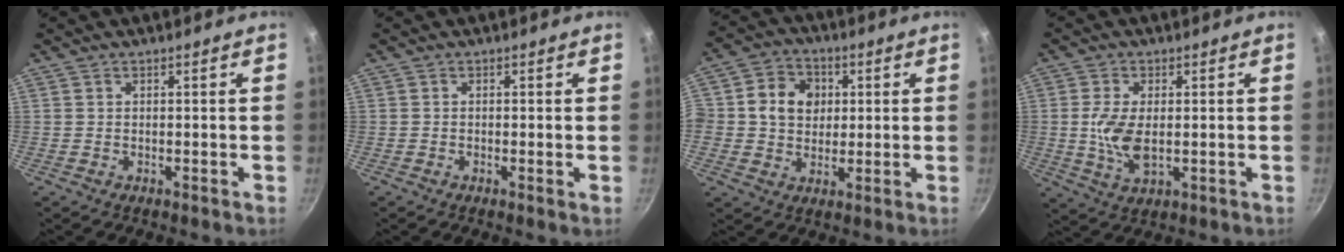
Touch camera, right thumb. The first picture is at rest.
{"total": 0.5, "force": [-0.1, 0.0, 0.5], "torque": [-0.007, -0.002, -0.006]}
{"total": 9.5, "force": [1.6, 8.2, 4.4], "torque": [-0.042, 0.002, 0.014]}
{"total": 7.4, "force": [-0.1, 3.8, 6.3], "torque": [-0.130, -0.008, 0.001]}